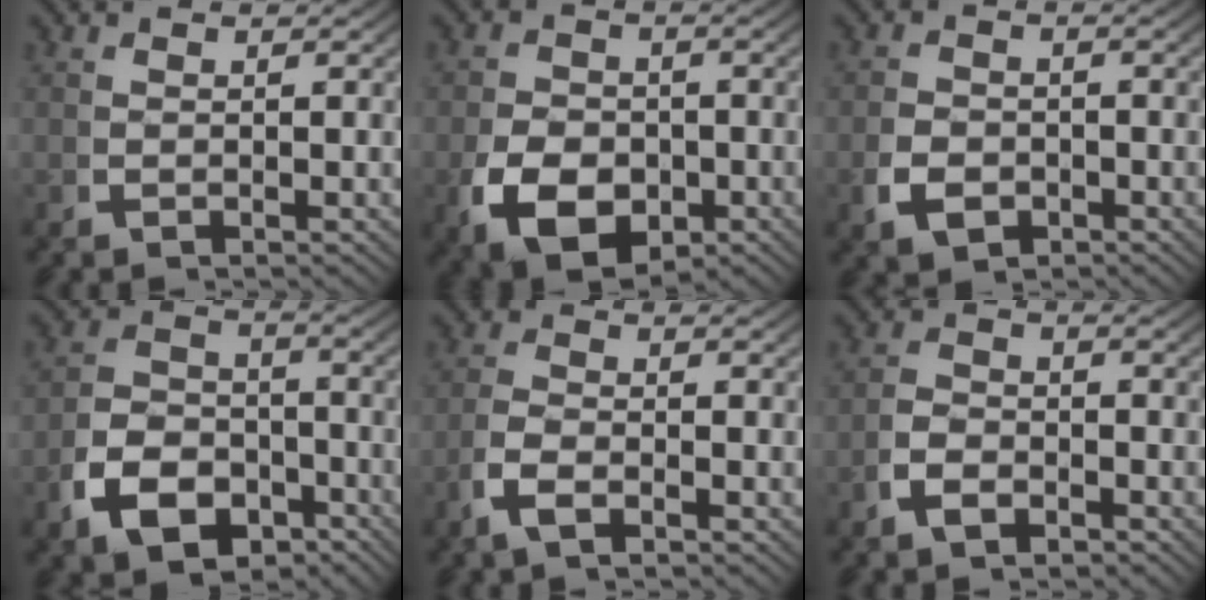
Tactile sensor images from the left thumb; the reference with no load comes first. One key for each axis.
{"total": 7.6, "fx": -2.4, "fy": 5.4, "fz": 4.7, "tx": -0.093, "ty": -0.034, "tz": -0.027}
{"total": 3.4, "fx": -1.6, "fy": 2.5, "fz": 1.8, "tx": -0.034, "ty": -0.013, "tz": -0.022}
{"total": 9.0, "fx": -3.7, "fy": 6.8, "fz": 4.6, "tx": -0.077, "ty": -0.032, "tz": -0.056}
{"total": 2.6, "fx": -1.2, "fy": 1.3, "fz": 1.8, "tx": -0.053, "ty": -0.006, "tz": -0.025}
{"total": 2.6, "fx": -1.5, "fy": 1.6, "fz": 1.3, "tx": -0.029, "ty": -0.009, "tz": -0.027}